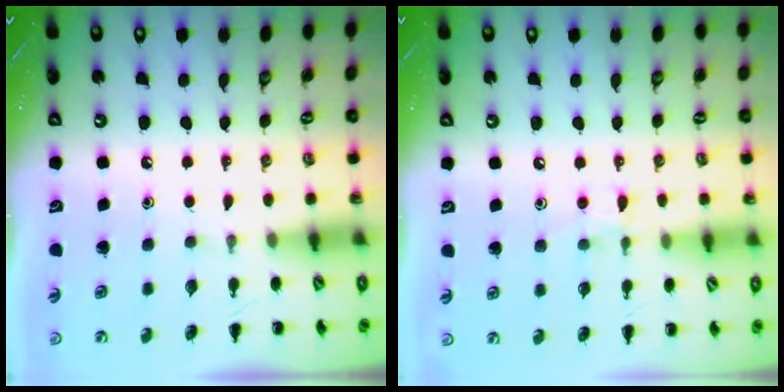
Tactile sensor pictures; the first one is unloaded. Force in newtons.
{"total": 6.6, "press": 6.3, "slide": 2.0}